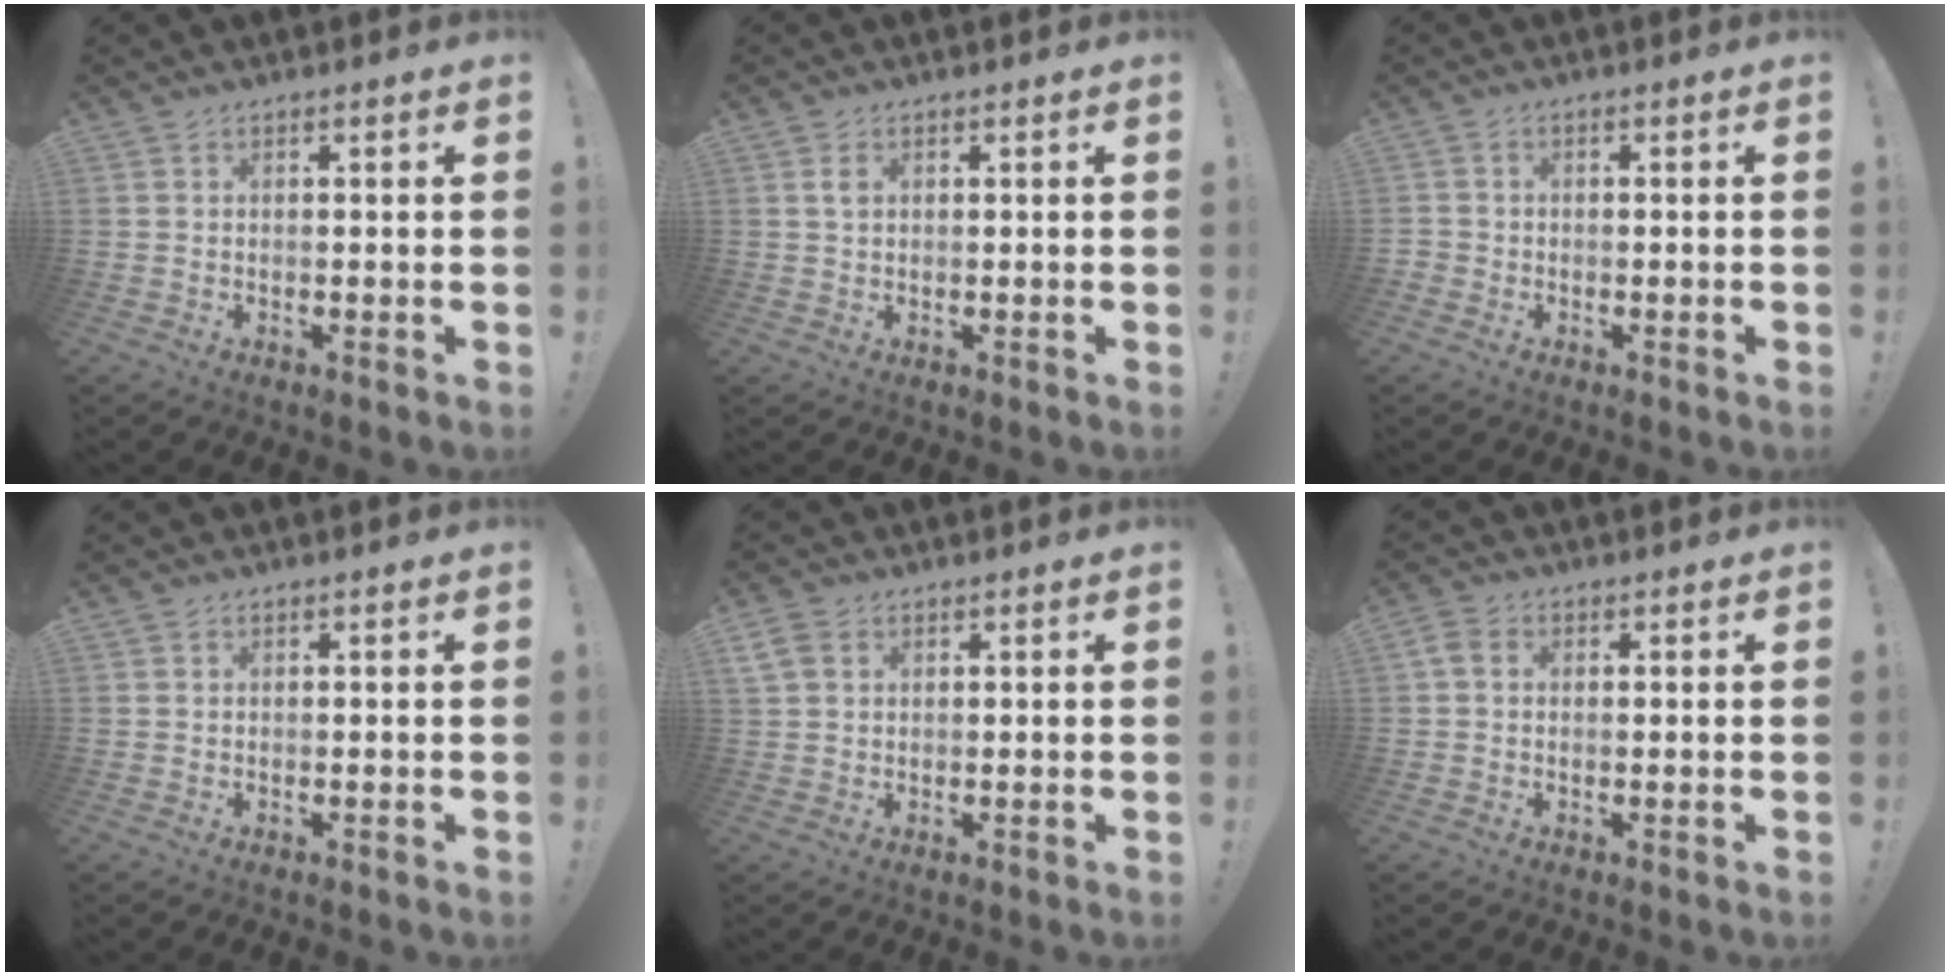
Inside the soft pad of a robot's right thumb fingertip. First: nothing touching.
{"total": 2.0, "force": [0.8, 1.4, 1.2], "torque": [-0.013, -0.001, 0.012]}
{"total": 1.9, "force": [-1.1, 1.4, 0.6], "torque": [-0.013, 0.009, -0.018]}
{"total": 0.0}
{"total": 4.5, "force": [2.0, 3.2, 2.5], "torque": [-0.048, 0.003, 0.043]}
{"total": 3.1, "force": [0.4, 2.2, 2.1], "torque": [-0.049, 0.007, 0.008]}